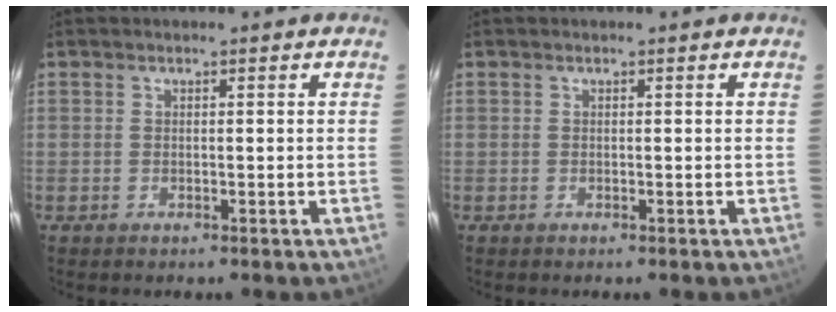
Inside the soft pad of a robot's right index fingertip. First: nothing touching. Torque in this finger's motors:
{"motor_torque": [0.00, 0.00, 0.00, 0.00]}